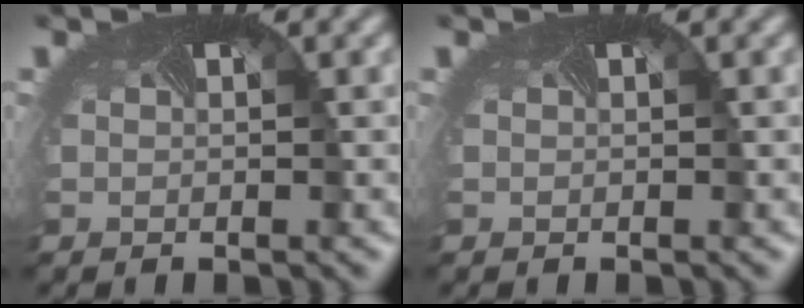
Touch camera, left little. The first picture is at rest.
{"total": 0.0}